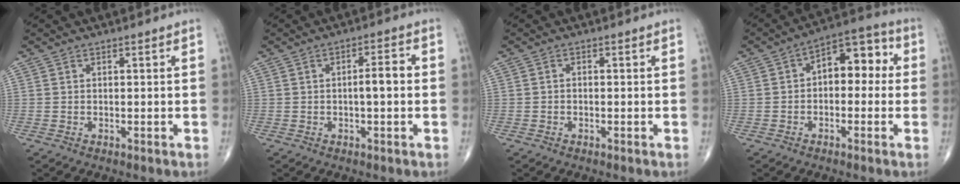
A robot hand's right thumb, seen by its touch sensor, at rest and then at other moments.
{"total": 4.3, "force": [-0.3, 1.2, 4.1], "torque": [-0.063, 0.011, -0.008]}
{"total": 0.6, "force": [-0.3, 0.4, 0.3], "torque": [-0.001, 0.003, -0.009]}
{"total": 10.1, "force": [0.7, 6.1, 8.0], "torque": [-0.075, 0.036, -0.004]}